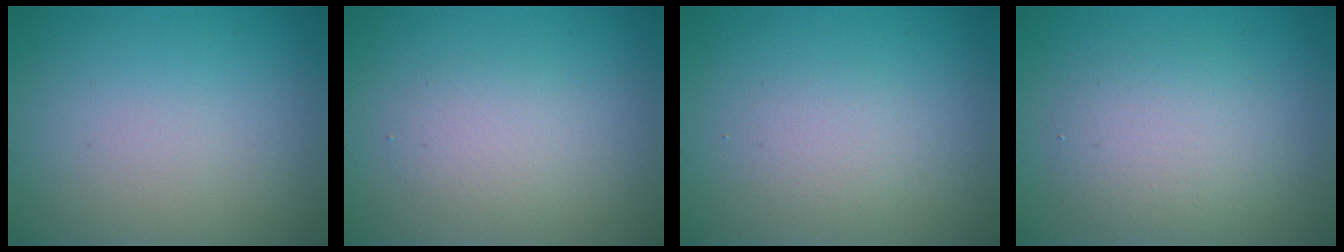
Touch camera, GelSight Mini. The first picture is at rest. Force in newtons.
{"total": 2.0, "press": 2.0, "slide": 0.1}
{"total": 1.3, "press": 1.3, "slide": 0.1}
{"total": 3.5, "press": 3.5, "slide": 0.1}